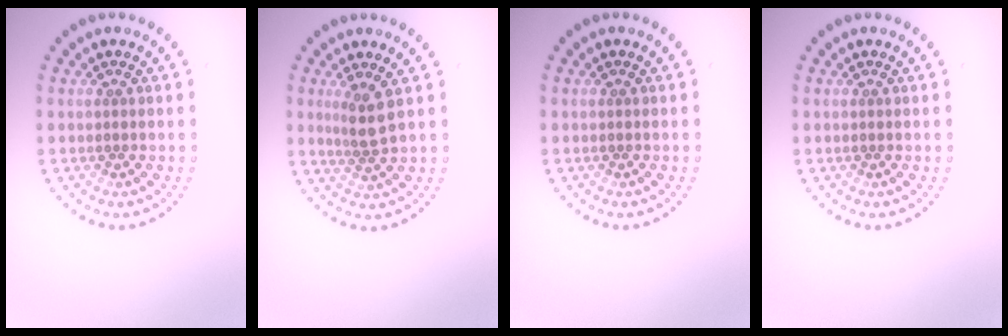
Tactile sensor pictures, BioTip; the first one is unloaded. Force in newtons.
{"total": 2.3, "press": 1.8, "slide": 1.5}
{"total": 0.0}
{"total": 0.0}